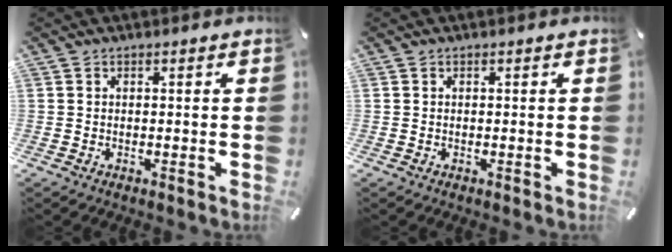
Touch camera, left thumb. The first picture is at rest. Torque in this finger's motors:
{"motor_torque": [0.00, 0.00, -0.01, 0.03, 0.00]}